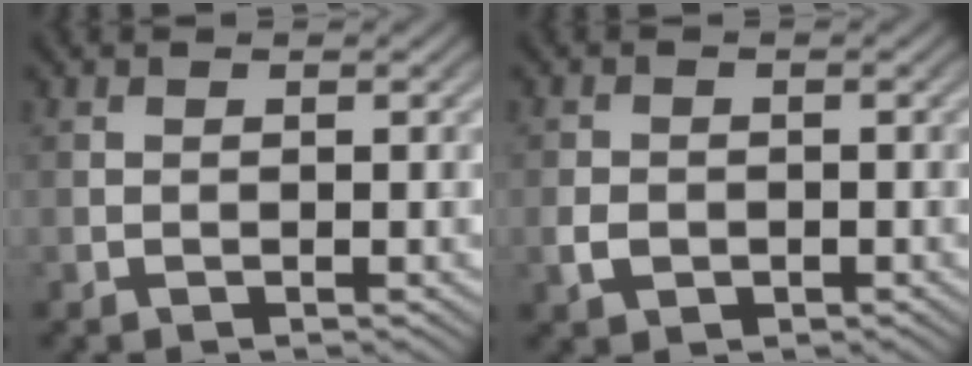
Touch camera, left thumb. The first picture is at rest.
{"total": 2.2, "force": [-0.8, 1.7, 1.2], "torque": [-0.025, -0.005, -0.018]}